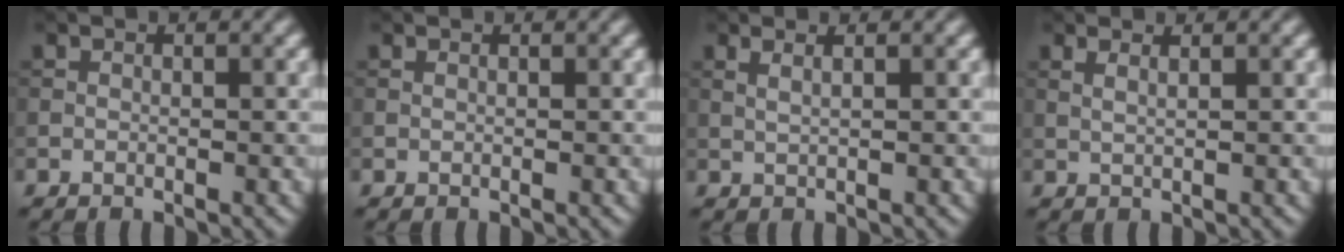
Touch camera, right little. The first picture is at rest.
{"total": 0.0}
{"total": 1.8, "force": [1.0, 0.7, 1.3], "torque": [-0.012, -0.005, 0.002]}
{"total": 1.6, "force": [1.0, 0.6, 1.1], "torque": [-0.011, -0.004, 0.004]}